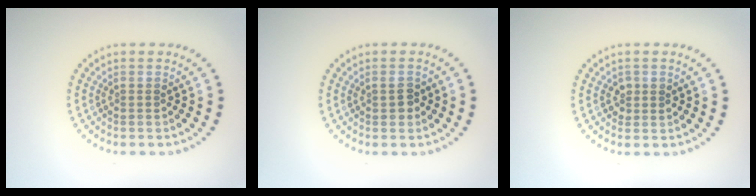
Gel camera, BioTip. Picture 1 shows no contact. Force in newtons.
{"total": 1.5, "press": 1.5, "slide": 0.1}
{"total": 1.2, "press": 1.2, "slide": 0.1}